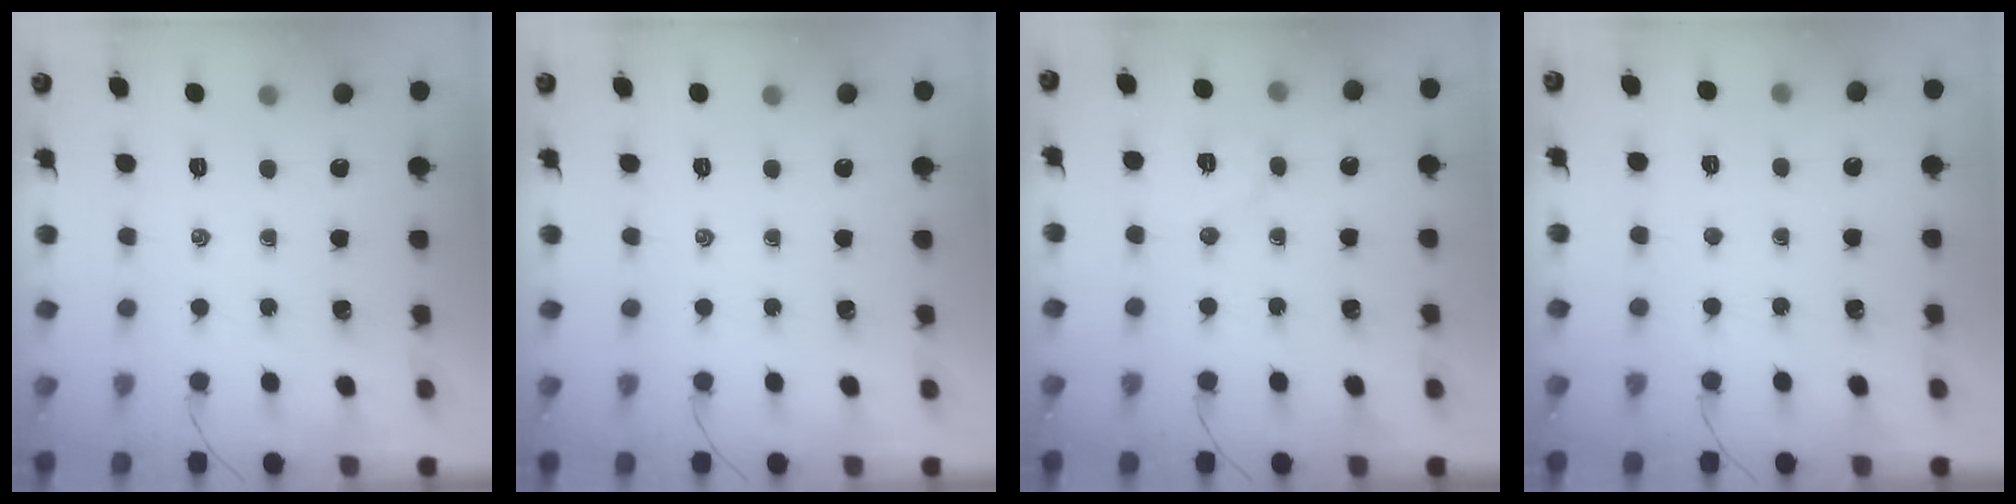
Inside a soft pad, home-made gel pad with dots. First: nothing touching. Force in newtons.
{"total": 0.0}
{"total": 6.5, "press": 6.4, "slide": 0.8}
{"total": 1.8, "press": 1.7, "slide": 0.5}